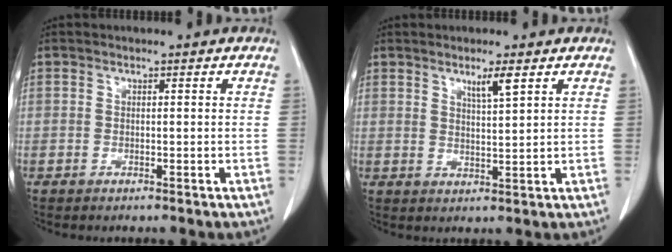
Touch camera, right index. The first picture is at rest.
{"total": 3.2, "force": [2.0, 0.0, 2.5], "torque": [-0.048, -0.005, 0.038]}